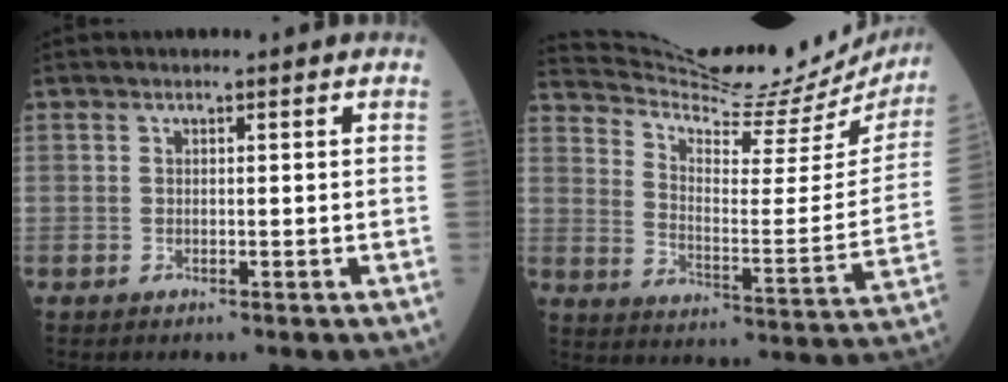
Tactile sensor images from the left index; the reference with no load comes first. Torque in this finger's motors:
{"motor_torque": [0.00, -2.14, -0.12, -0.05]}